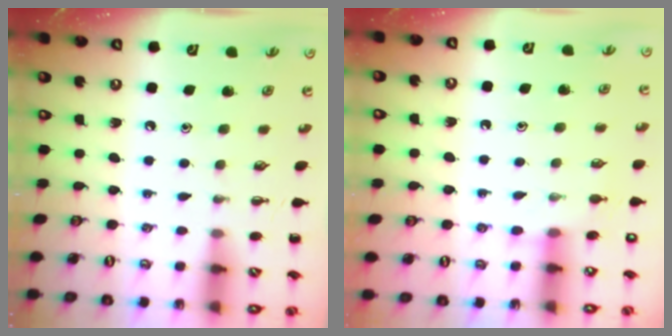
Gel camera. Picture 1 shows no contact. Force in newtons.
{"total": 6.8, "press": 6.8, "slide": 0.6}